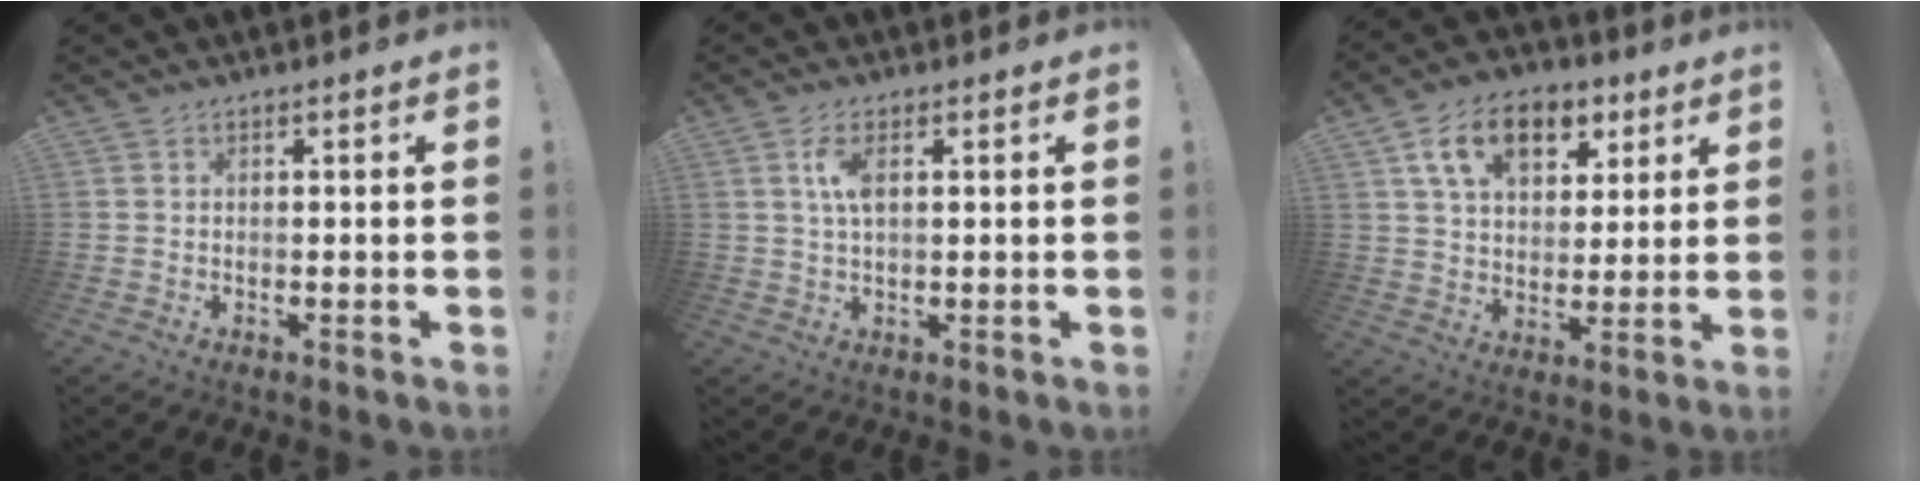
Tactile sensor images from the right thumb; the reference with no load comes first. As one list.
[{"total": 5.1, "force": [1.3, 2.1, 4.5], "torque": [-0.082, -0.003, 0.016]}, {"total": 15.2, "force": [7.2, 10.0, 8.9], "torque": [-0.142, -0.018, 0.134]}]